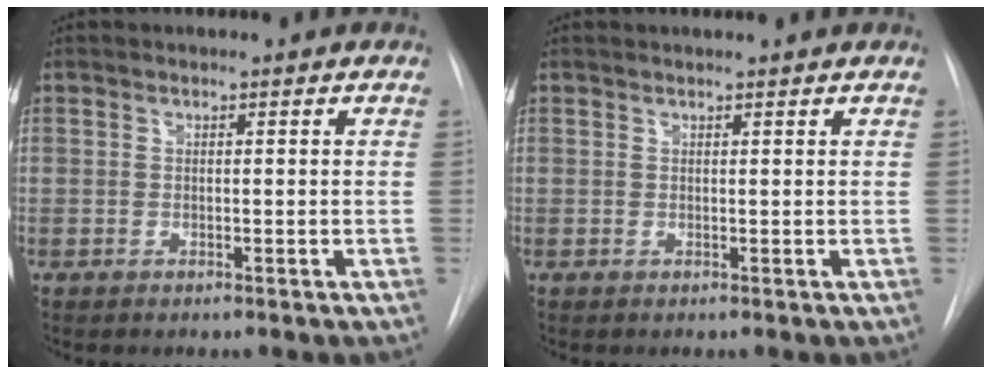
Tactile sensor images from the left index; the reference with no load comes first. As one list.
[{"total": 2.0, "force": [2.0, 0.0, 0.5], "torque": [-0.007, 0.014, 0.025]}]